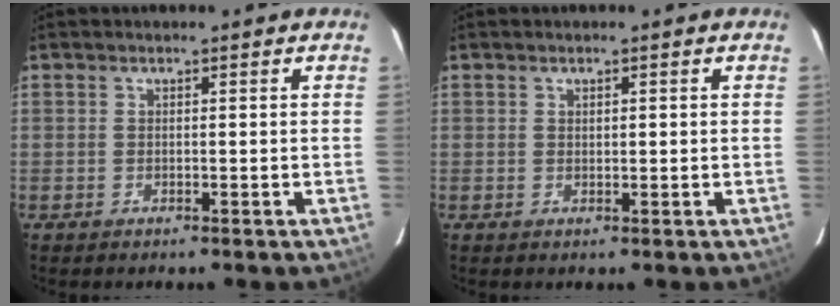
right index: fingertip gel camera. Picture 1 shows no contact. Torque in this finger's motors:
{"motor_torque": [-0.18, -0.05, -0.05, -0.01]}